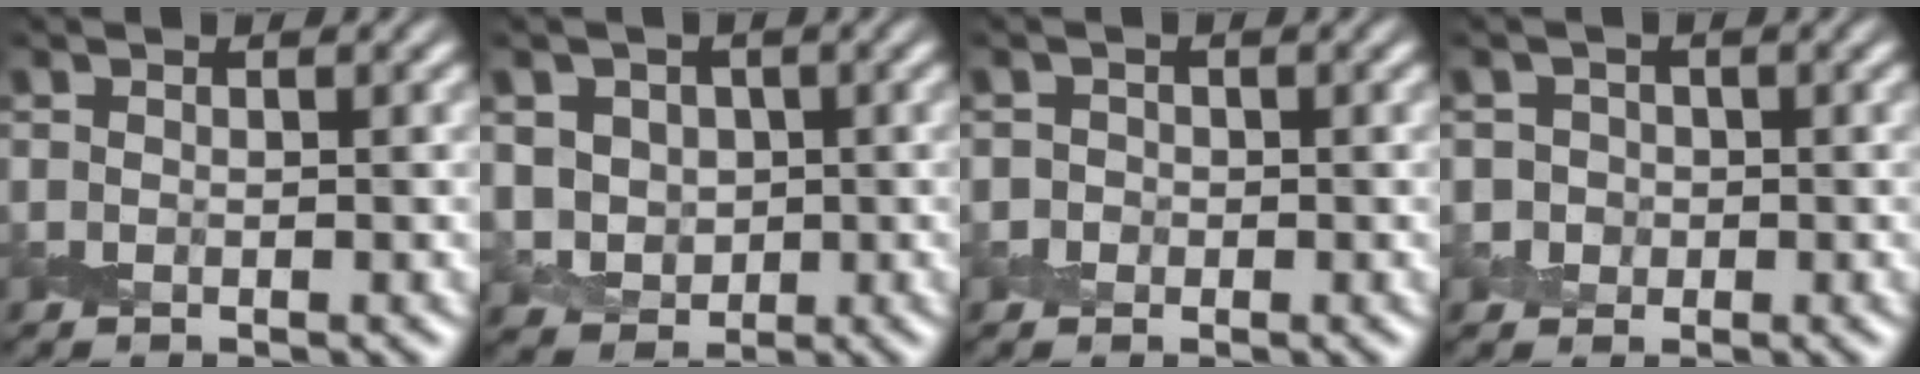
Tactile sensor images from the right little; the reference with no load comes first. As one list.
[{"total": 3.9, "force": [0.2, 3.5, 1.6], "torque": [-0.035, -0.005, 0.002]}, {"total": 1.0, "force": [-0.3, 1.0, 0.1], "torque": [0.007, -0.003, -0.007]}, {"total": 1.8, "force": [-0.2, 1.8, 0.3], "torque": [0.014, -0.001, -0.003]}]